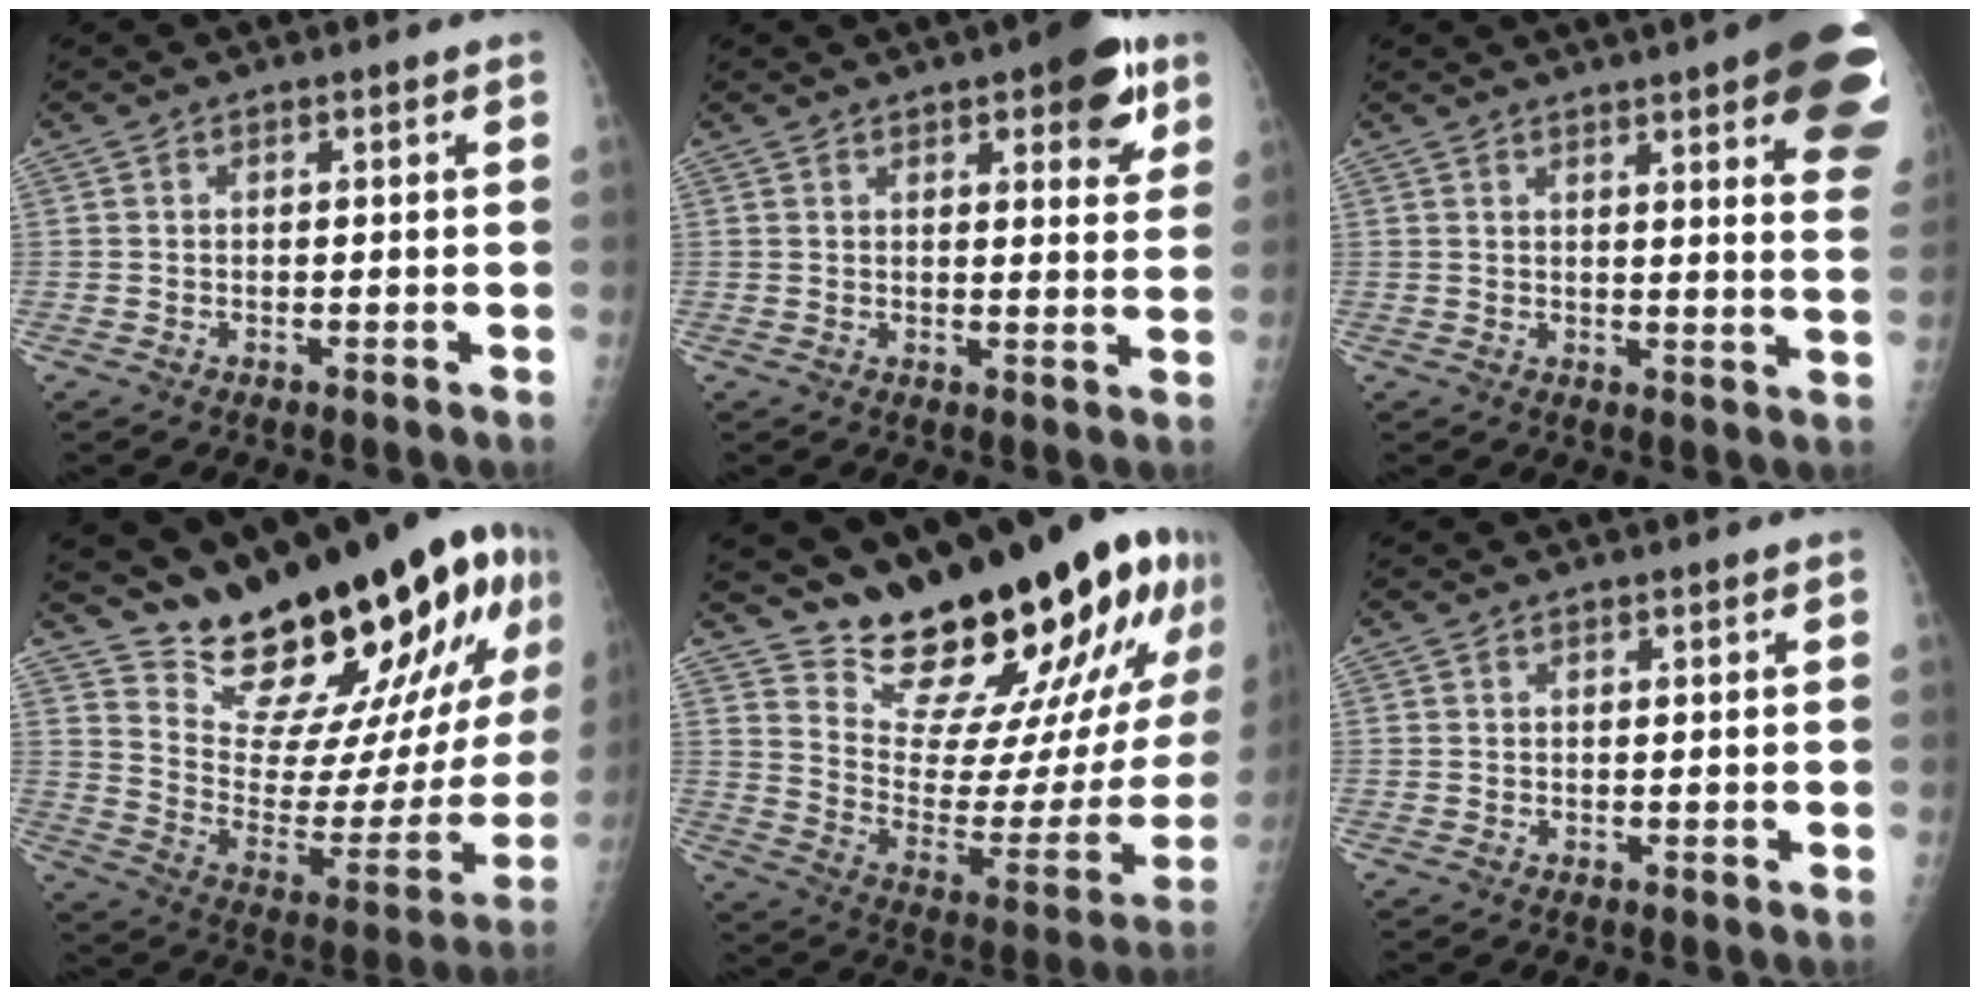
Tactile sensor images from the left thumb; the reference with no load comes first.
{"total": 9.1, "force": [4.9, 3.2, 6.9], "torque": [-0.062, -0.017, 0.058]}
{"total": 19.0, "force": [10.2, 3.8, 15.6], "torque": [-0.166, -0.027, 0.109]}
{"total": 28.5, "force": [20.9, 8.8, 17.3], "torque": [-0.232, -0.117, 0.315]}
{"total": 28.3, "force": [22.7, 7.9, 15.0], "torque": [-0.194, -0.151, 0.326]}
{"total": 0.0}